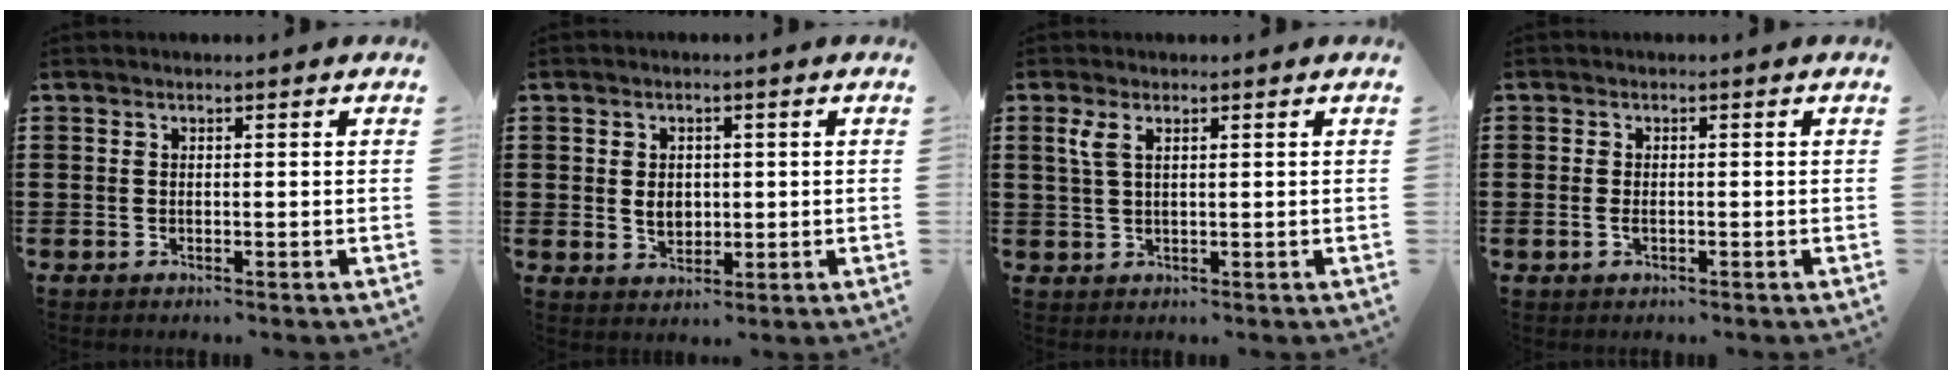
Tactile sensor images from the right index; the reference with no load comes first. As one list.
[{"total": 3.2, "force": [0.1, 2.4, 2.1], "torque": [-0.040, 0.005, -0.002]}, {"total": 2.7, "force": [1.1, 1.0, 2.2], "torque": [-0.049, 0.005, 0.018]}, {"total": 1.3, "force": [-0.3, 0.7, 1.0], "torque": [-0.021, 0.002, -0.006]}]